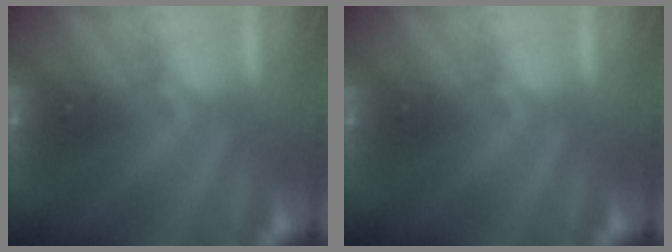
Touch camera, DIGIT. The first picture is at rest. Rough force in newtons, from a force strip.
{"total": 0.0}